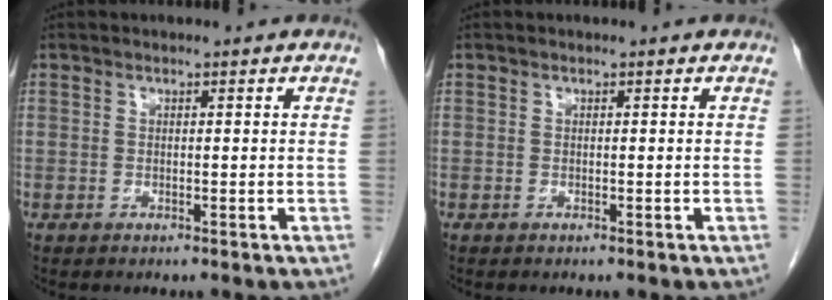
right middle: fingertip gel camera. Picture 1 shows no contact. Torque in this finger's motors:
{"motor_torque": [0.39, -0.64, -0.03, -0.04]}